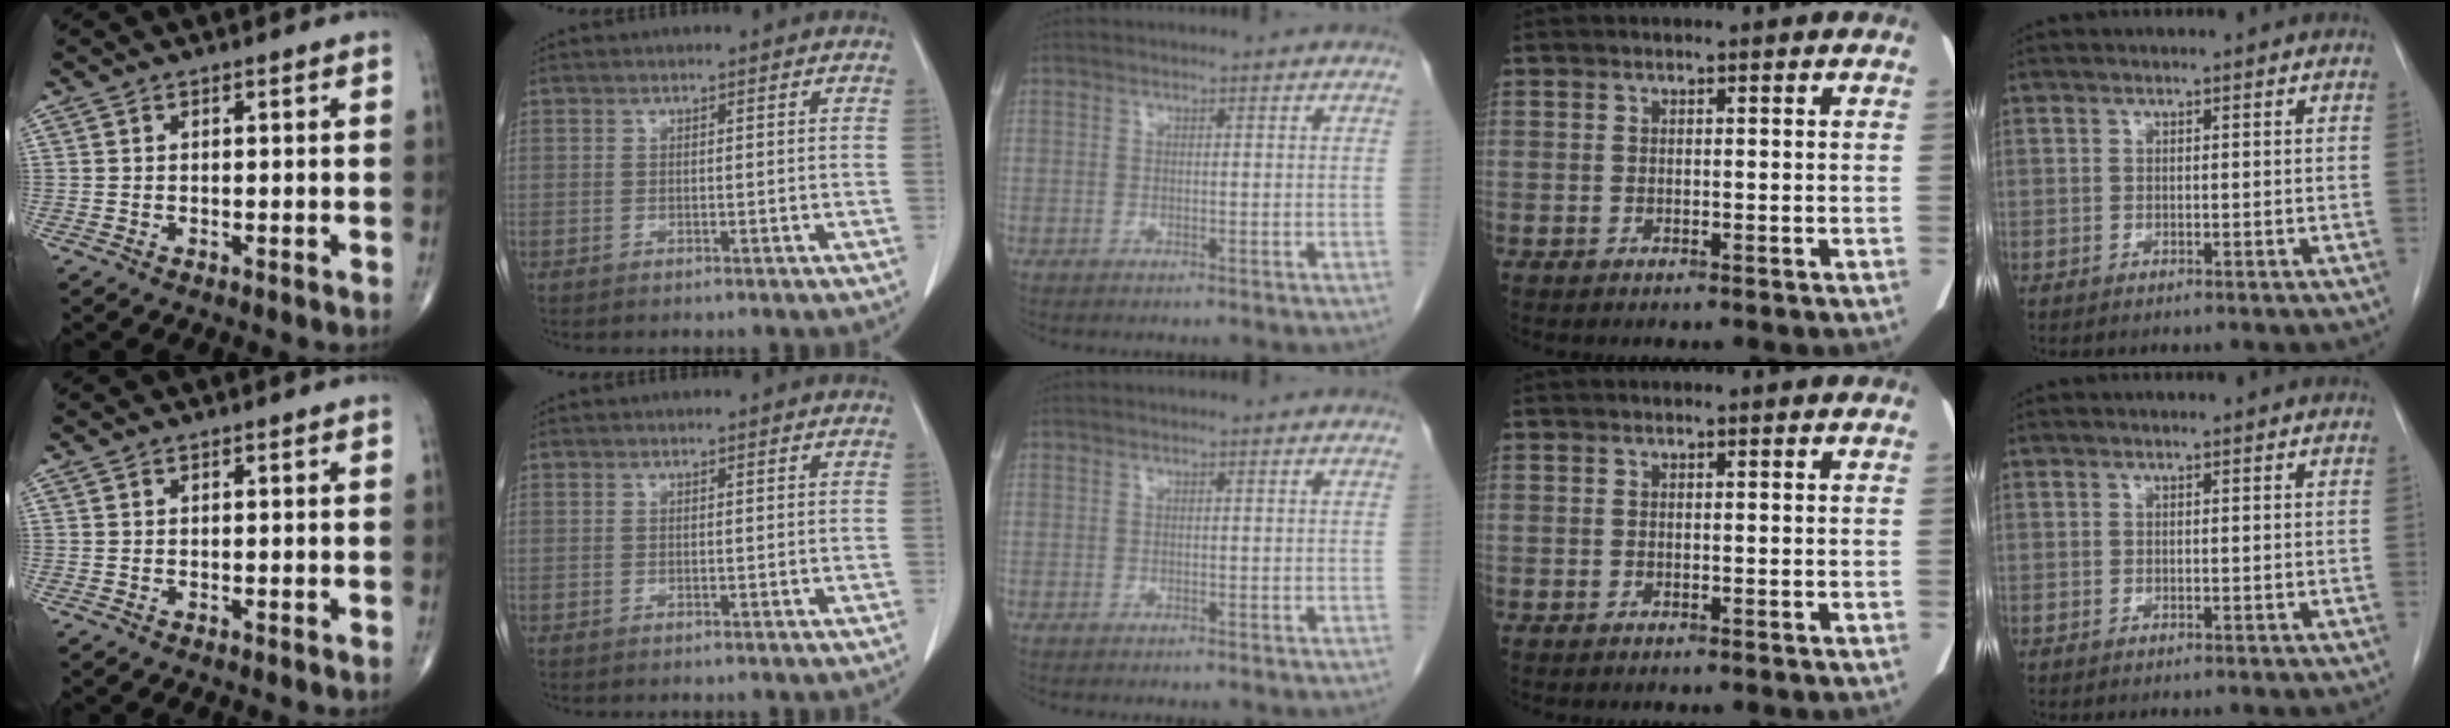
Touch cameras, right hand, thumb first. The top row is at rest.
{}